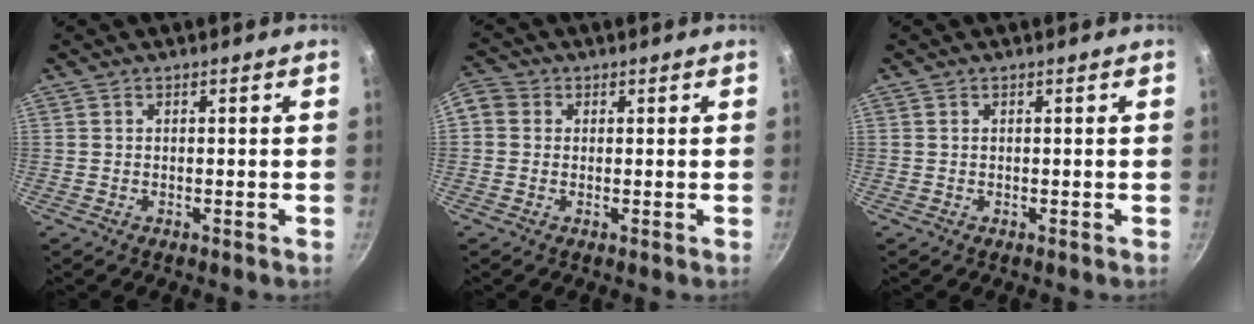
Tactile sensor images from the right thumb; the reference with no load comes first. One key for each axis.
{"total": 5.0, "fx": 0.7, "fy": 4.4, "fz": 2.2, "tx": -0.044, "ty": 0.009, "tz": -0.005}
{"total": 0.0}